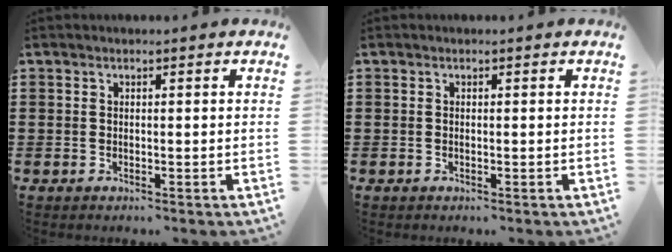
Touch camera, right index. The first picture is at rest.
{"total": 0.0}